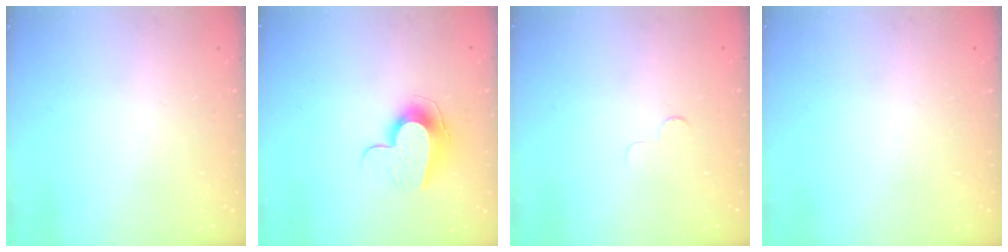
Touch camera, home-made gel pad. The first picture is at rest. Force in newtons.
{"total": 9.6, "press": 9.6, "slide": 0.1}
{"total": 2.5, "press": 2.5, "slide": 0.2}
{"total": 0.0}